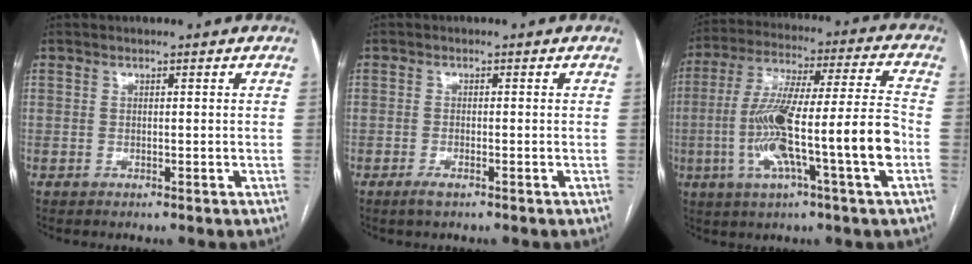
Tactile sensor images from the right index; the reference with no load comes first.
{"total": 1.8, "force": [-1.2, 0.3, 1.2], "torque": [-0.028, -0.003, -0.021]}
{"total": 18.2, "force": [-4.3, 0.5, 17.7], "torque": [-0.325, 0.008, -0.075]}